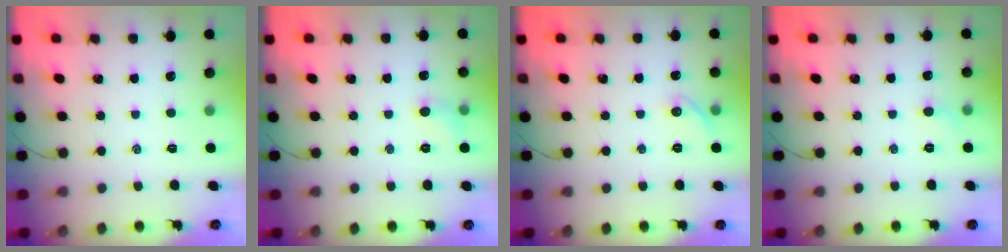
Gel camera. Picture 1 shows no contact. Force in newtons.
{"total": 4.9, "press": 4.6, "slide": 1.6}
{"total": 5.2, "press": 5.0, "slide": 1.2}
{"total": 3.3, "press": 3.1, "slide": 1.2}